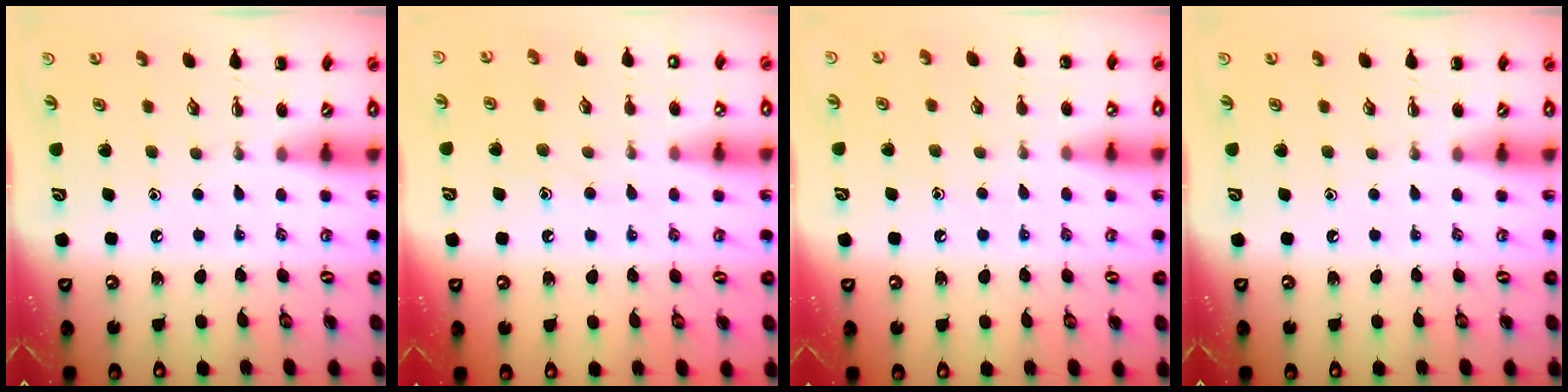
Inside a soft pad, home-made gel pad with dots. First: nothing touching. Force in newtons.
{"total": 9.0, "press": 8.9, "slide": 1.4}
{"total": 7.5, "press": 7.3, "slide": 2.0}
{"total": 0.0}